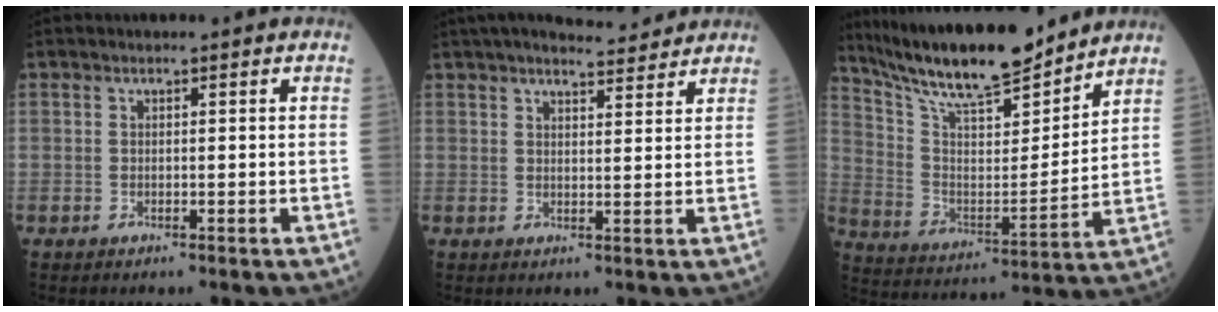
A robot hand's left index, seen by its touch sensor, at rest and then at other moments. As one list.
[{"total": 10.9, "force": [10.0, 1.7, 4.0], "torque": [-0.066, 0.012, 0.143]}, {"total": 19.4, "force": [17.0, 2.8, 8.9], "torque": [-0.167, 0.000, 0.300]}]